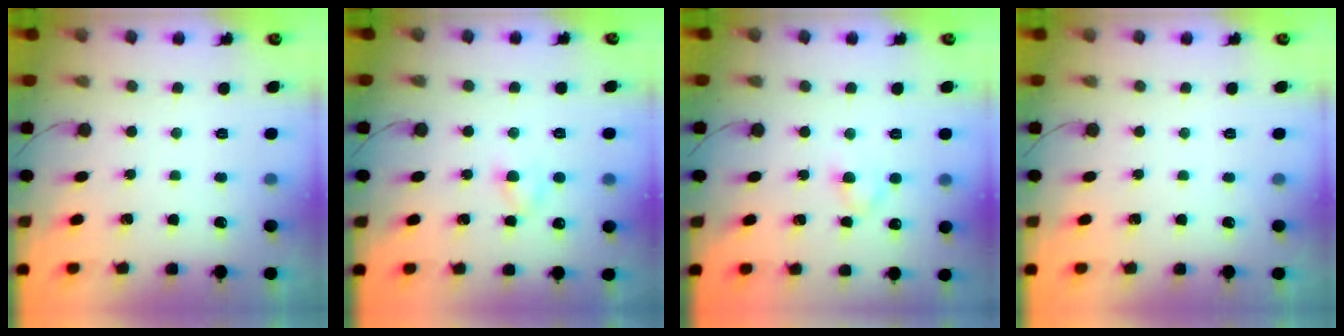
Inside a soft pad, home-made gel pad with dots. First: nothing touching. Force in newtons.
{"total": 2.9, "press": 2.6, "slide": 1.3}
{"total": 2.7, "press": 2.4, "slide": 1.2}
{"total": 0.0}